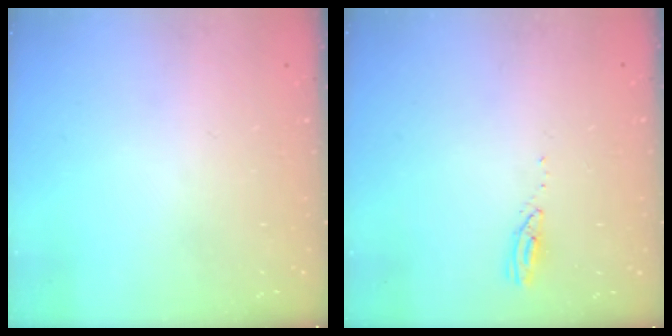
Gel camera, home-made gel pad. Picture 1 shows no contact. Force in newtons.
{"total": 2.9, "press": 2.8, "slide": 0.4}